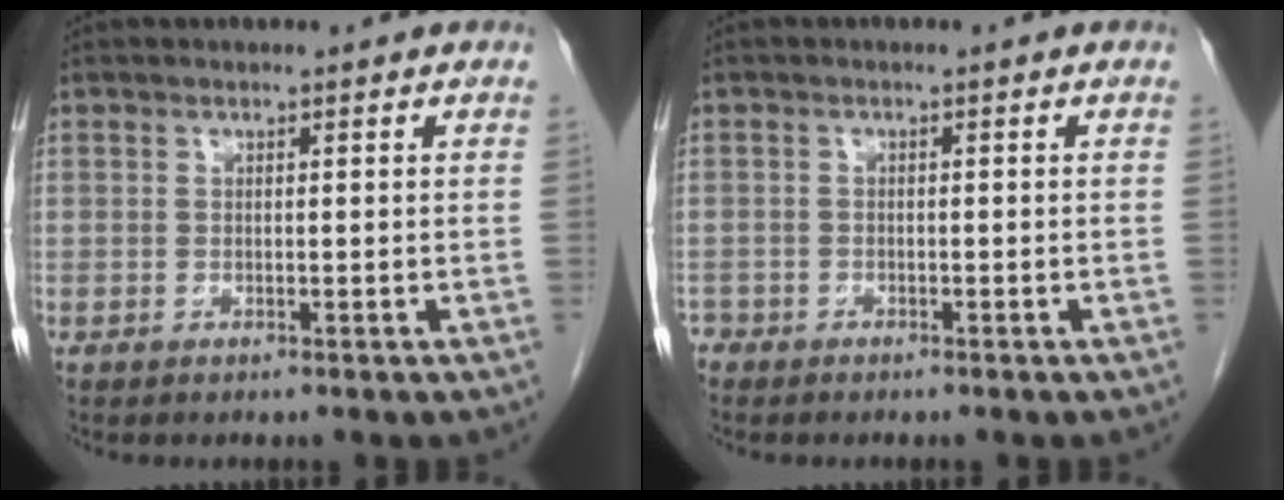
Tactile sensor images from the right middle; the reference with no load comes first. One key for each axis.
{"total": 2.0, "fx": -1.7, "fy": 1.1, "fz": 0.2, "tx": -0.008, "ty": 0.000, "tz": -0.031}